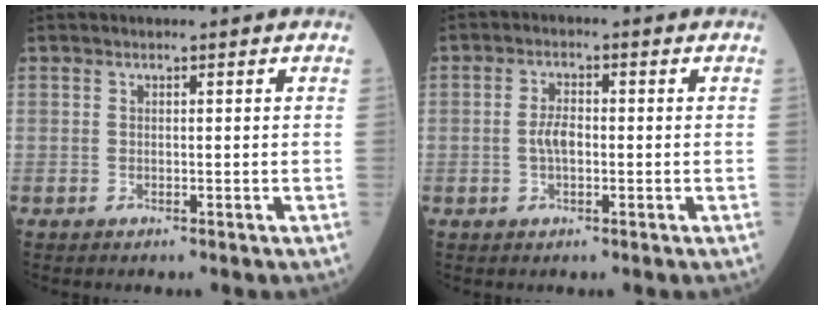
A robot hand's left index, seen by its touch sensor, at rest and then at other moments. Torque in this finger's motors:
{"motor_torque": [0.27, 0.11, 0.10, 0.05]}